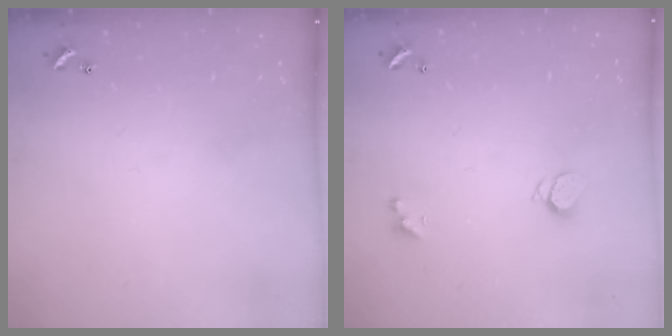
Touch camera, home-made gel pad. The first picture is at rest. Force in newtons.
{"total": 1.8, "press": 1.7, "slide": 0.5}